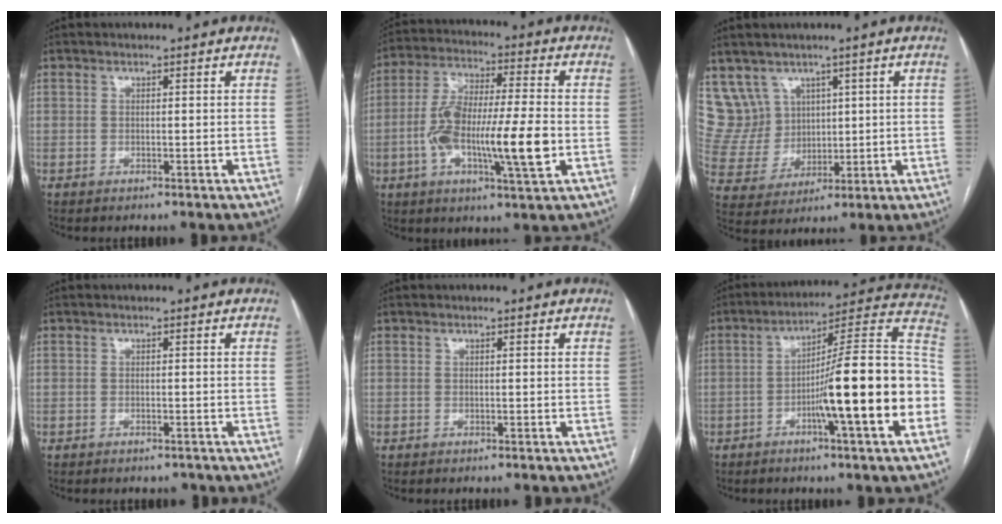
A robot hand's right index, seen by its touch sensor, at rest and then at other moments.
{"total": 15.2, "force": [-3.1, 2.2, 14.7], "torque": [-0.275, 0.003, -0.054]}
{"total": 8.0, "force": [4.9, 6.3, 0.2], "torque": [-0.017, 0.037, 0.116]}
{"total": 0.8, "force": [-0.6, 0.2, 0.4], "torque": [-0.010, -0.002, -0.006]}
{"total": 0.0}
{"total": 19.2, "force": [-5.1, 0.2, 18.6], "torque": [-0.230, 0.023, -0.077]}